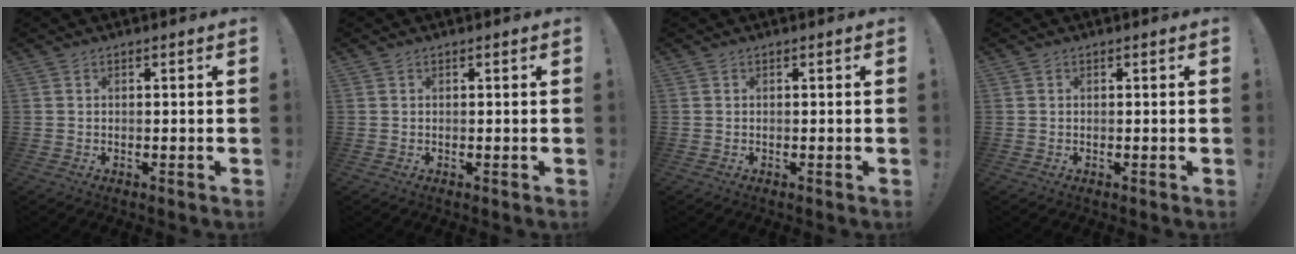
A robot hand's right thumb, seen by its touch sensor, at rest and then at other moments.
{"total": 0.0}
{"total": 0.0}
{"total": 0.0}